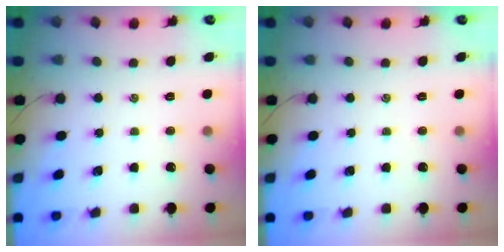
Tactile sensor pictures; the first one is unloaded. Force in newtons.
{"total": 0.0}